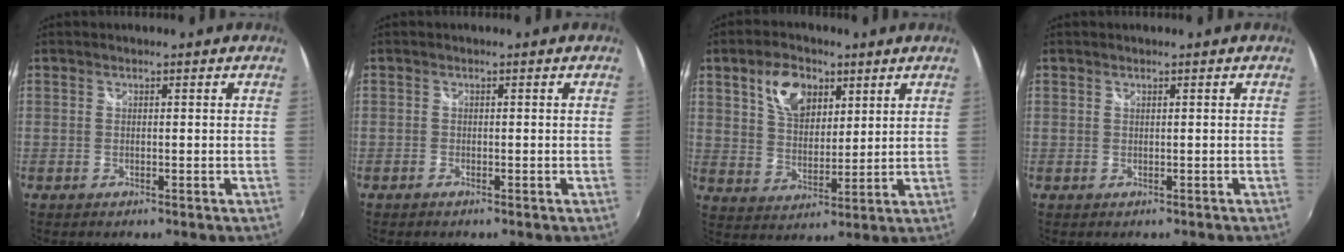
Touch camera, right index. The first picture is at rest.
{"total": 0.7, "force": [-0.6, 0.4, 0.1], "torque": [-0.004, -0.001, -0.014]}
{"total": 9.7, "force": [4.9, 5.9, 6.1], "torque": [-0.111, 0.016, 0.089]}
{"total": 0.5, "force": [0.0, 0.5, 0.0], "torque": [0.002, 0.000, 0.001]}